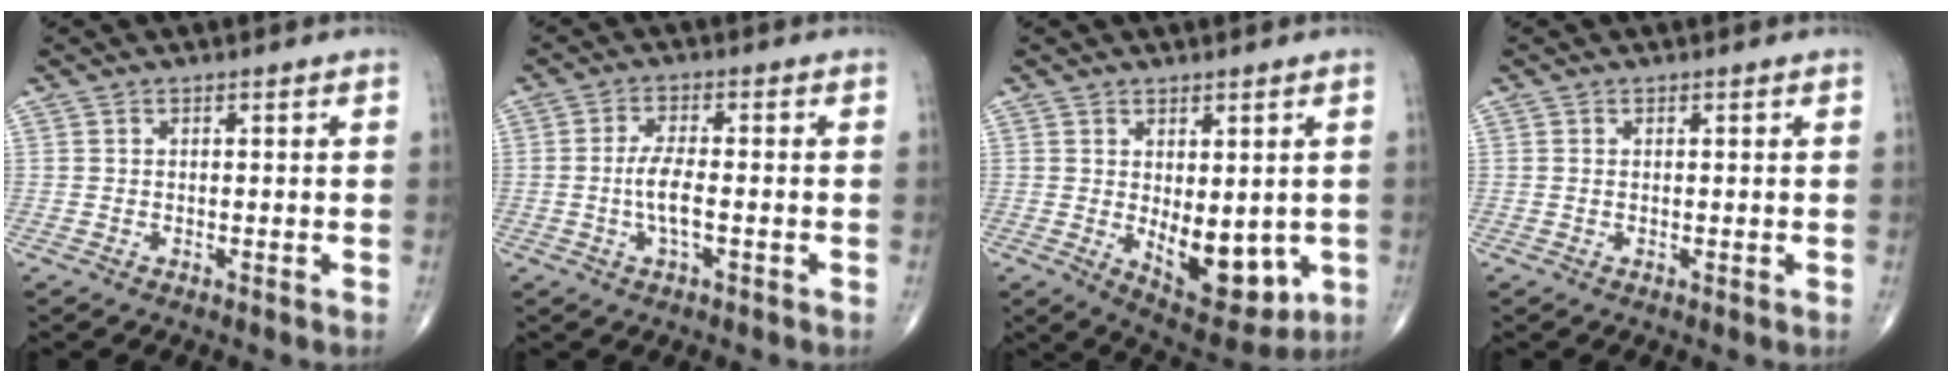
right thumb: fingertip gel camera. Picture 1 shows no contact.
{"total": 5.0, "force": [-1.0, 1.6, 4.7], "torque": [-0.099, 0.006, -0.021]}
{"total": 11.3, "force": [-1.3, 5.9, 9.5], "torque": [-0.102, -0.018, 0.003]}
{"total": 0.0}